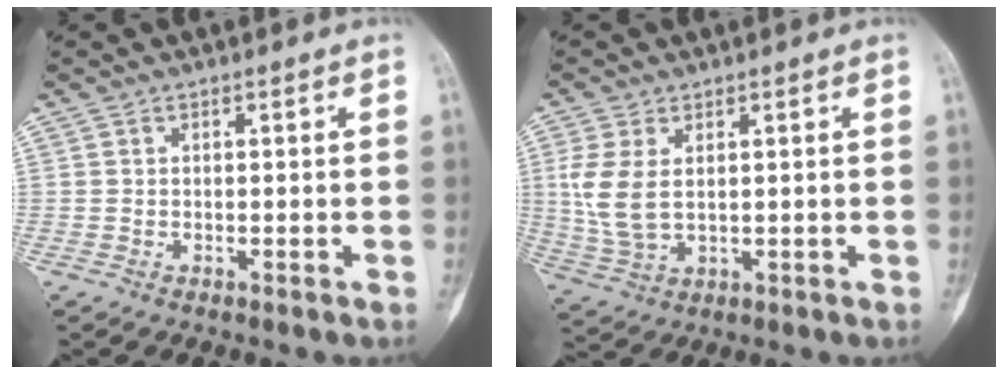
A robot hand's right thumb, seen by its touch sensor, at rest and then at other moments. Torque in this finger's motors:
{"motor_torque": [0.28, 2.26, 0.68, -0.55, 0.24]}